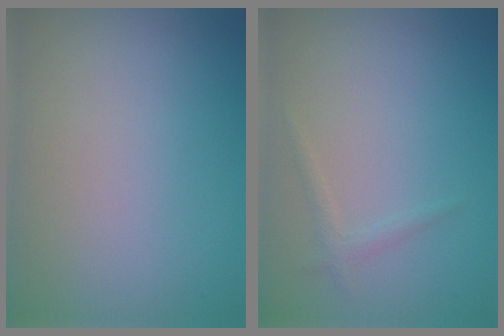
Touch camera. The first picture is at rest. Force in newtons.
{"total": 0.9, "press": 0.9, "slide": 0.0}